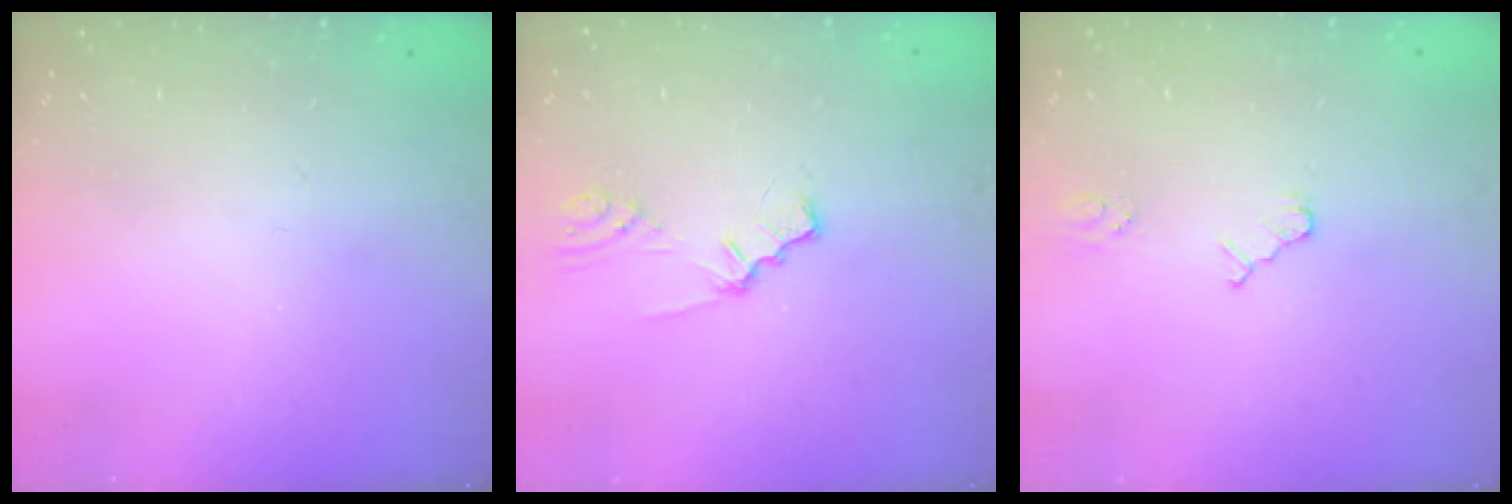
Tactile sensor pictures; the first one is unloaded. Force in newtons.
{"total": 1.1, "press": 1.1, "slide": 0.2}
{"total": 2.6, "press": 2.6, "slide": 0.4}